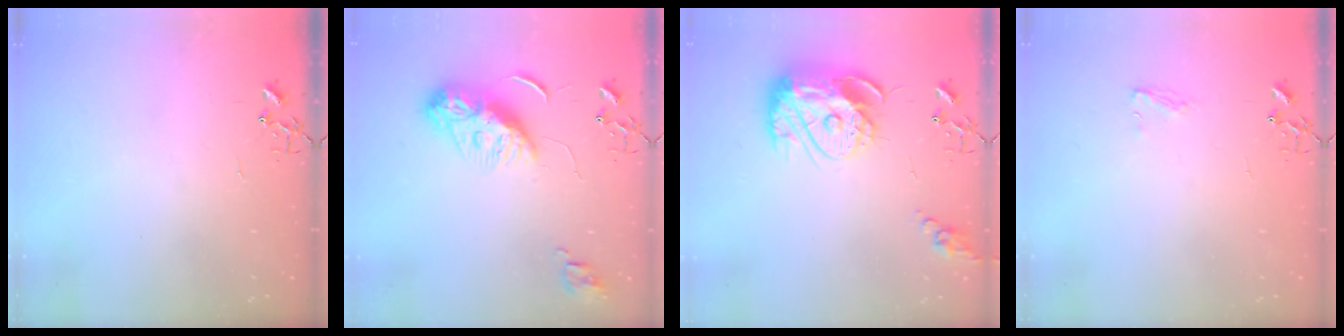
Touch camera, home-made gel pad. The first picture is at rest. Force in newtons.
{"total": 11.8, "press": 11.7, "slide": 1.1}
{"total": 16.9, "press": 16.8, "slide": 1.7}
{"total": 5.2, "press": 5.2, "slide": 0.6}